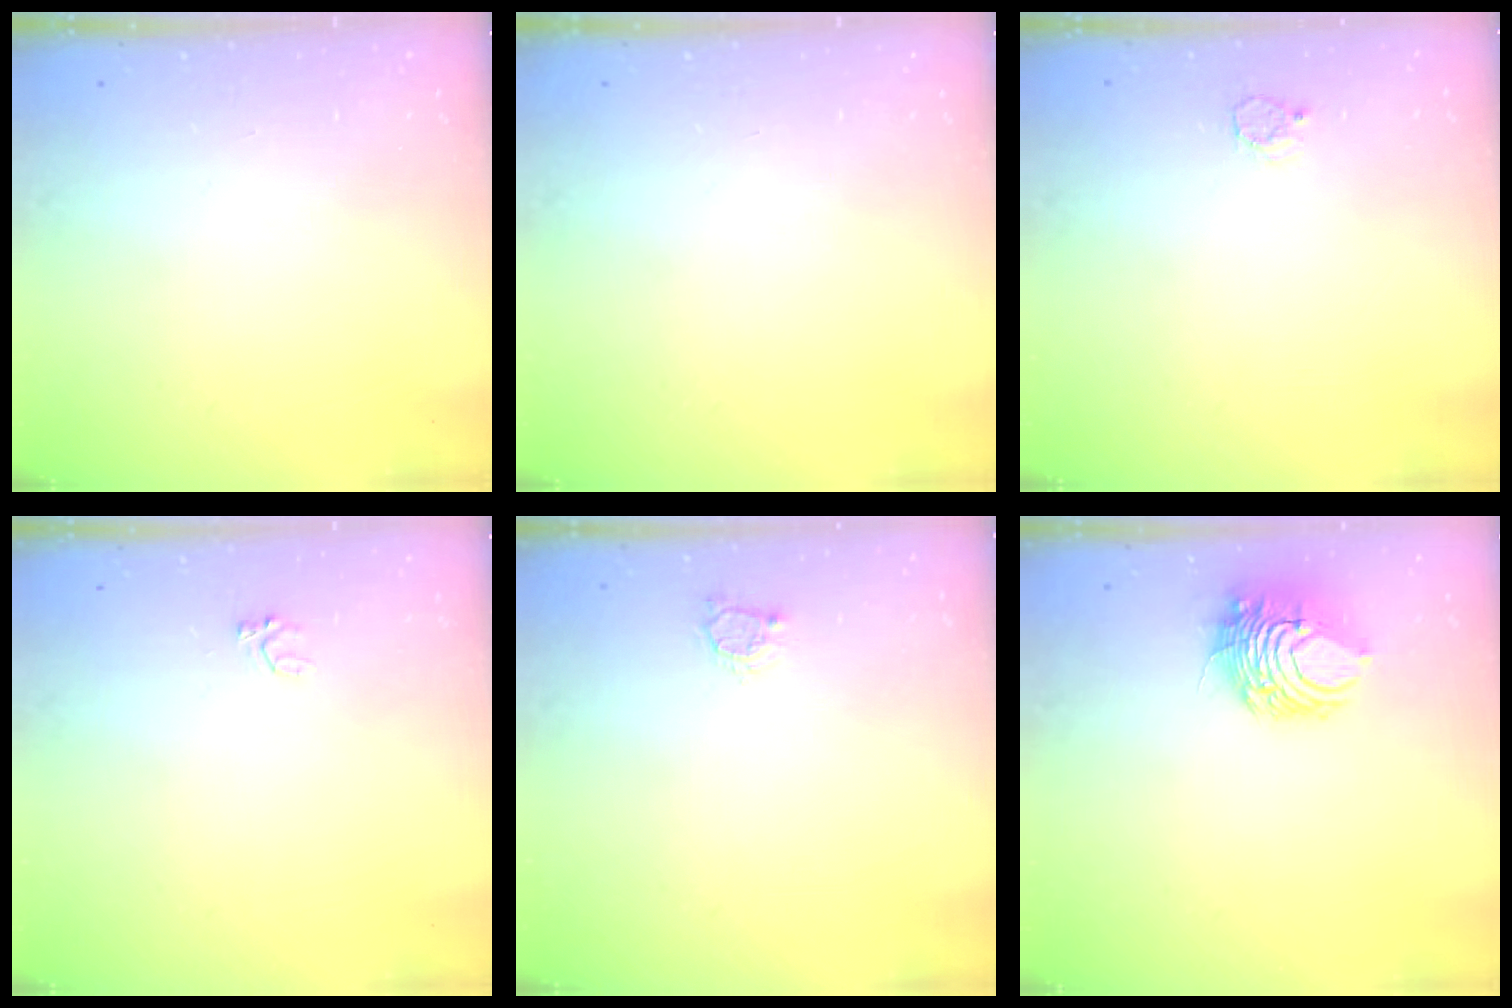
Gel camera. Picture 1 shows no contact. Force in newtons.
{"total": 0.0}
{"total": 2.4, "press": 2.4, "slide": 0.3}
{"total": 2.4, "press": 2.3, "slide": 0.5}
{"total": 3.0, "press": 3.0, "slide": 0.4}
{"total": 8.7, "press": 8.7, "slide": 0.9}